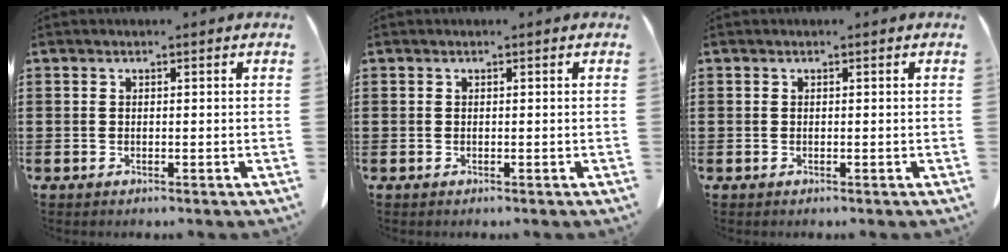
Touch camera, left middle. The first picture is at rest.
{"total": 0.0}
{"total": 0.0}